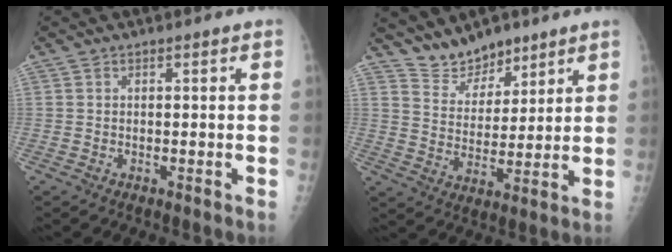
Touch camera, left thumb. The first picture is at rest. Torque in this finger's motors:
{"motor_torque": [-0.27, -0.24, 0.36, -0.26, -0.02]}